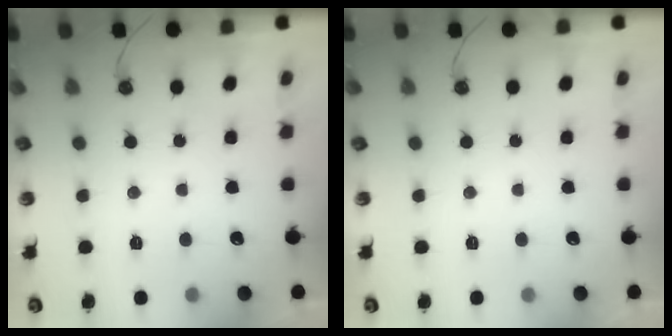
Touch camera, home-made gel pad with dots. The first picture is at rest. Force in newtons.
{"total": 0.0}